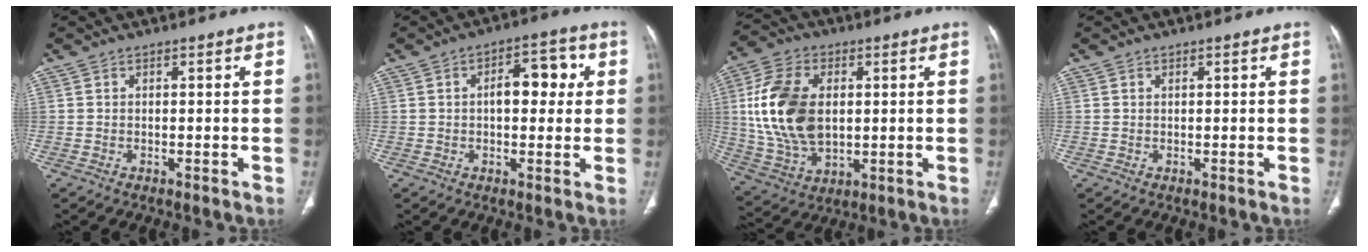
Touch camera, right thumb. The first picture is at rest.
{"total": 8.4, "force": [1.3, 4.7, 6.9], "torque": [-0.070, 0.021, 0.016]}
{"total": 17.4, "force": [2.1, 11.1, 13.3], "torque": [-0.255, -0.006, 0.047]}
{"total": 0.0}